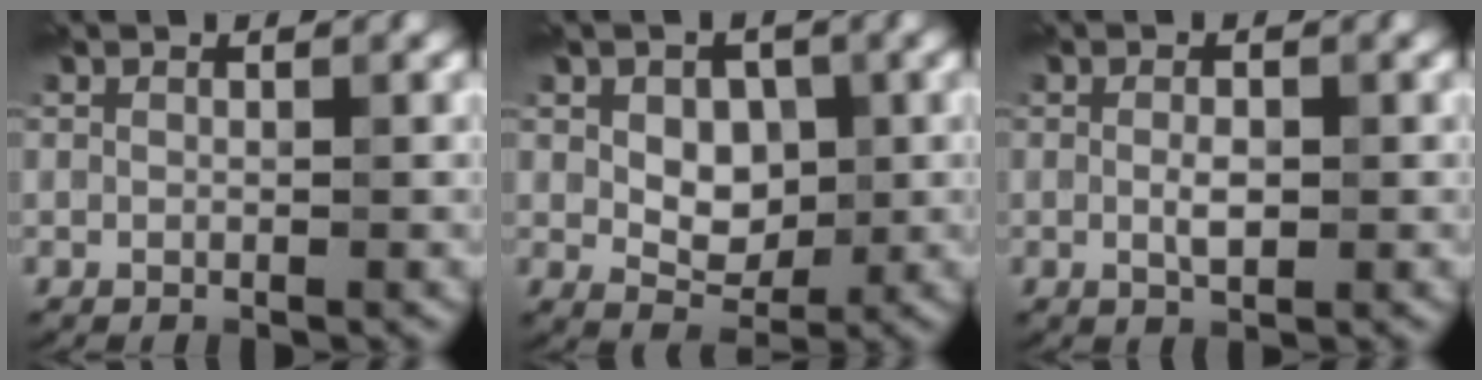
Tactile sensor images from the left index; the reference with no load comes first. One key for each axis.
{"total": 4.2, "fx": 0.2, "fy": 3.0, "fz": 3.0, "tx": -0.049, "ty": -0.009, "tz": 0.006}
{"total": 1.6, "fx": -0.4, "fy": 0.8, "fz": 1.3, "tx": -0.028, "ty": -0.005, "tz": -0.005}